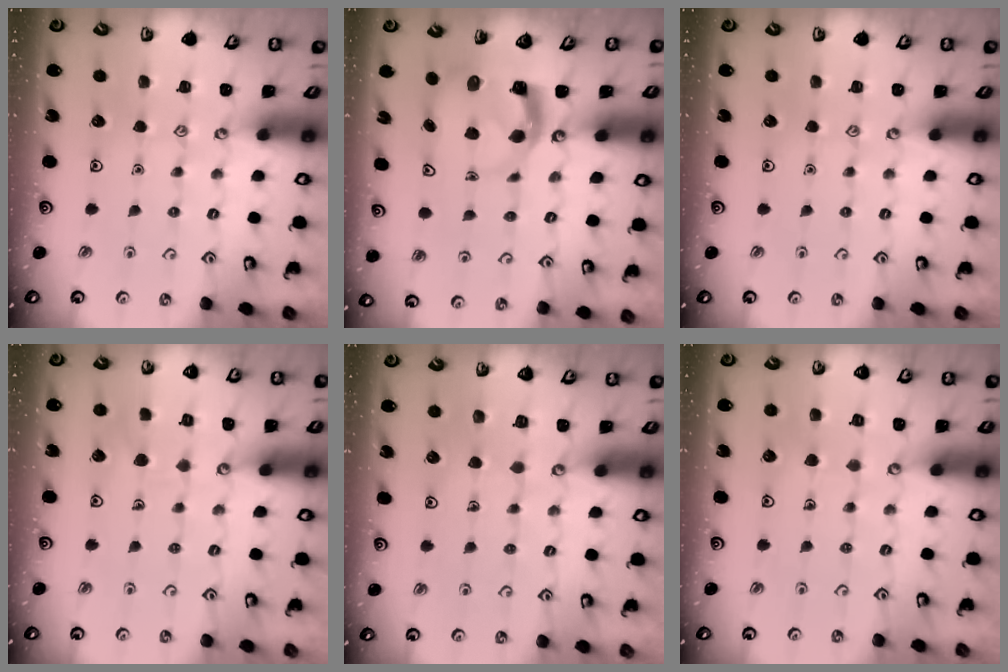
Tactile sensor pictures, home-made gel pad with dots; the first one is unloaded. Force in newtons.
{"total": 3.8, "press": 3.8, "slide": 0.5}
{"total": 0.0}
{"total": 5.6, "press": 5.6, "slide": 0.5}
{"total": 2.8, "press": 2.8, "slide": 0.3}
{"total": 4.5, "press": 4.5, "slide": 0.2}